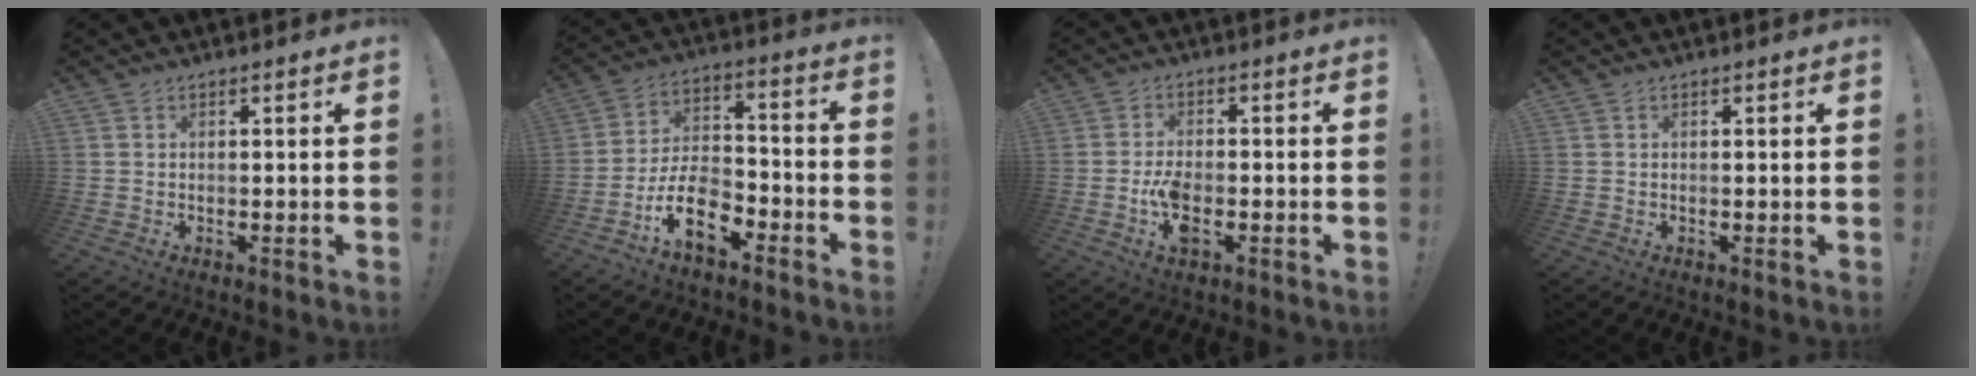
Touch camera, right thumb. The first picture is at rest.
{"total": 13.7, "force": [-8.3, 6.9, 8.4], "torque": [-0.141, 0.051, -0.145]}
{"total": 6.6, "force": [-2.3, 3.2, 5.2], "torque": [-0.102, 0.000, -0.041]}
{"total": 0.0}